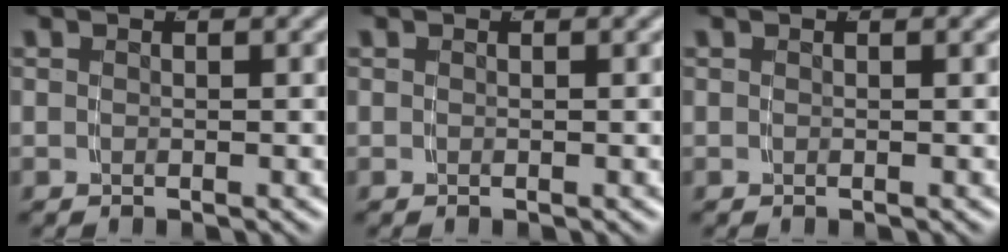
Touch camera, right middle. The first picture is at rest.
{"total": 0.0}
{"total": 0.0}